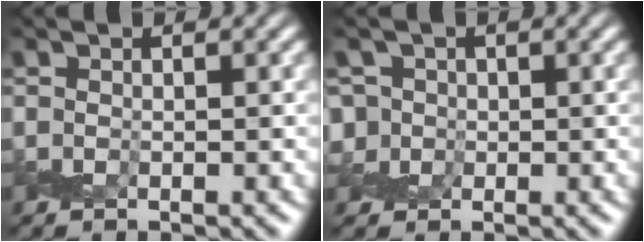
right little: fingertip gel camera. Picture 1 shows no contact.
{"total": 3.7, "force": [0.4, 3.6, 0.9], "torque": [-0.002, 0.029, -0.019]}